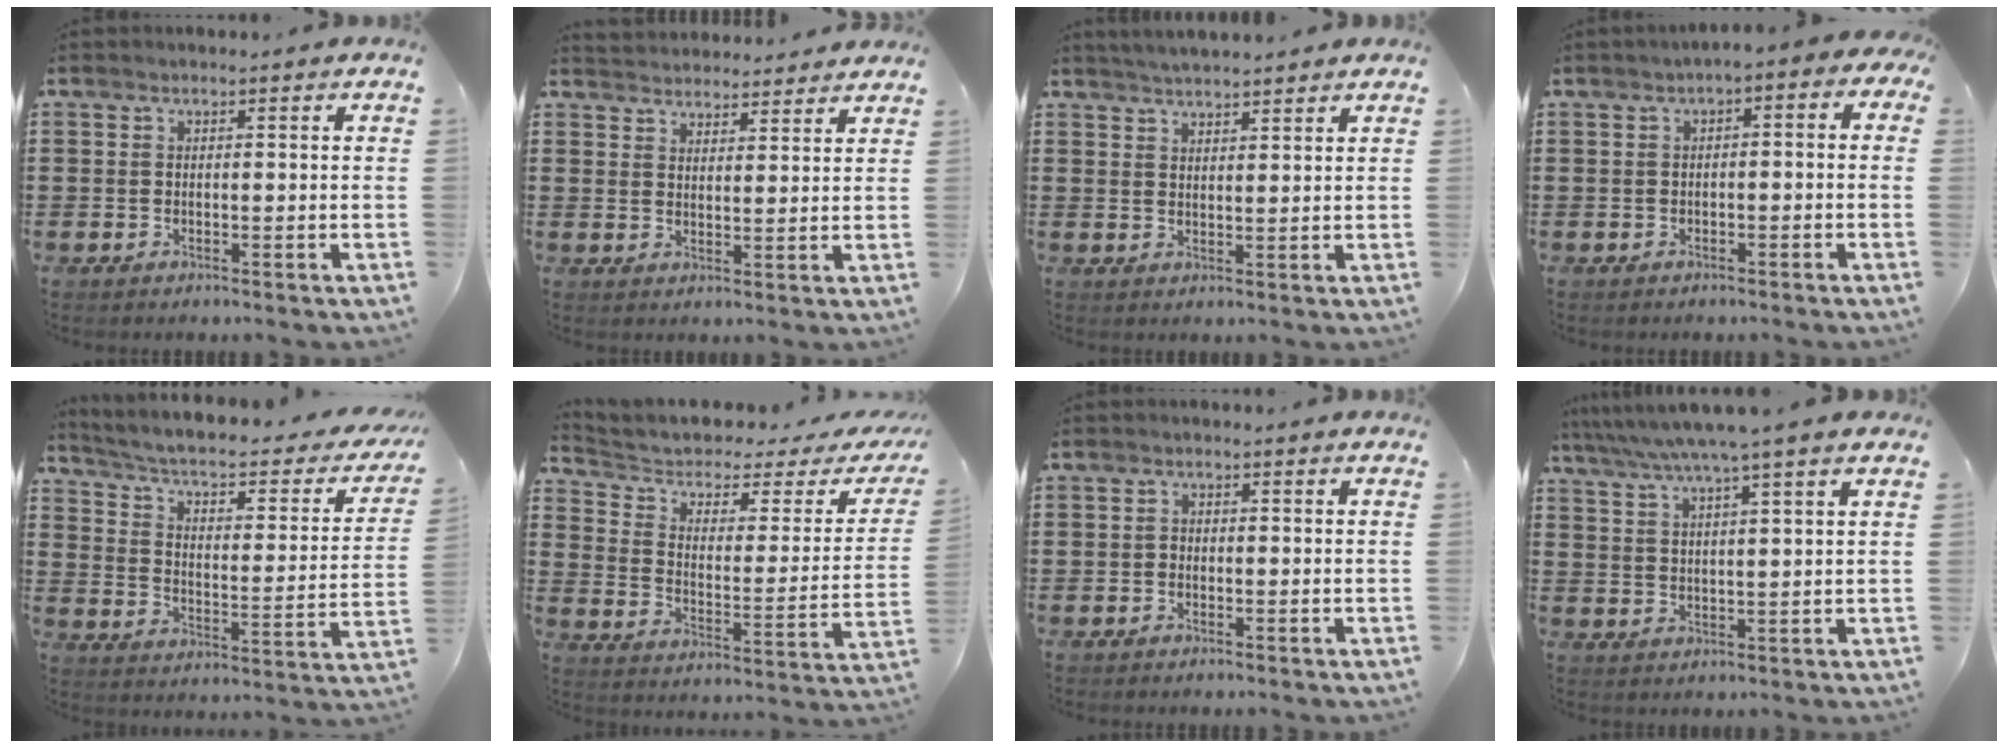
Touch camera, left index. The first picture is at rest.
{"total": 3.2, "force": [3.1, 0.3, -0.5], "torque": [-0.003, -0.013, 0.058]}
{"total": 2.7, "force": [2.7, -0.2, 0.2], "torque": [-0.010, -0.006, 0.050]}
{"total": 2.3, "force": [-1.9, 0.7, 1.0], "torque": [-0.022, 0.005, -0.043]}
{"total": 4.4, "force": [2.9, 0.9, 3.2], "torque": [-0.076, -0.027, 0.040]}
{"total": 3.1, "force": [1.6, 1.8, 2.0], "torque": [-0.056, -0.014, 0.017]}
{"total": 0.7, "force": [-0.5, 0.5, 0.2], "torque": [-0.007, 0.000, -0.009]}
{"total": 5.6, "force": [4.6, -0.7, 3.1], "torque": [-0.076, -0.020, 0.078]}